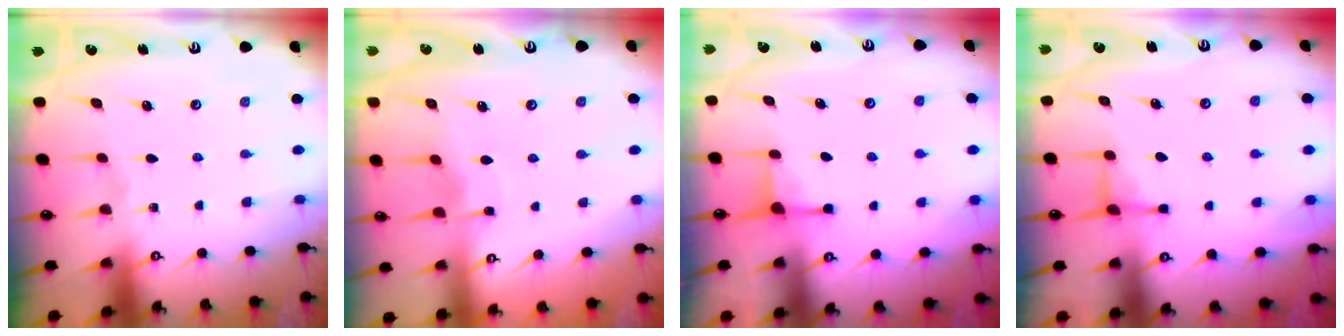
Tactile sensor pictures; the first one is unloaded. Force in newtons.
{"total": 2.9, "press": 2.9, "slide": 0.4}
{"total": 2.5, "press": 2.5, "slide": 0.5}
{"total": 3.9, "press": 3.8, "slide": 0.7}